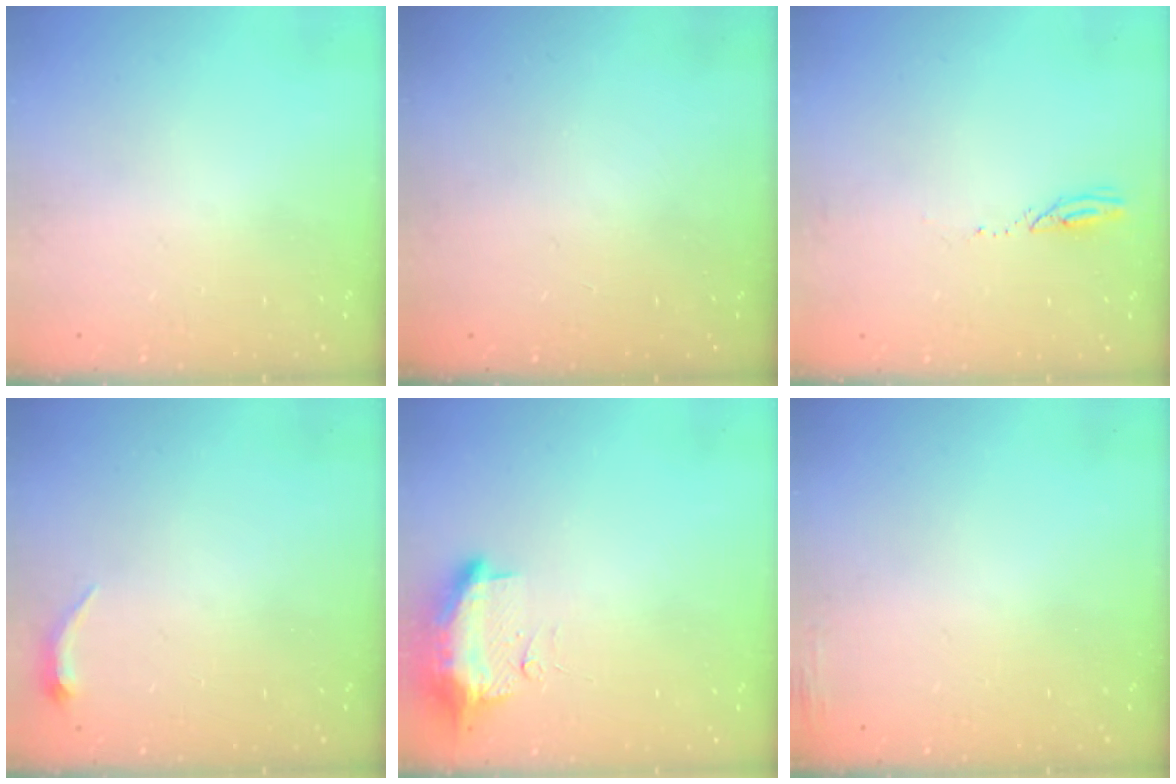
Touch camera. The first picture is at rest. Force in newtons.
{"total": 0.0}
{"total": 2.4, "press": 2.4, "slide": 0.3}
{"total": 3.5, "press": 3.4, "slide": 0.7}
{"total": 19.1, "press": 13.0, "slide": 14.0}
{"total": 3.1, "press": 3.0, "slide": 0.8}